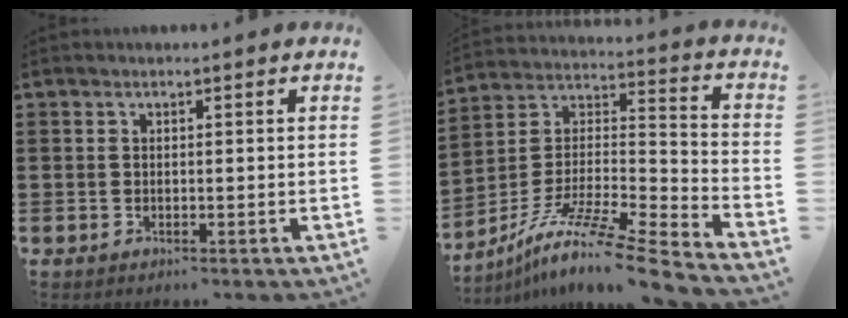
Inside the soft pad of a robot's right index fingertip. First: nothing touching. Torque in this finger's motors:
{"motor_torque": [-1.04, 1.10, -0.98, -0.04]}